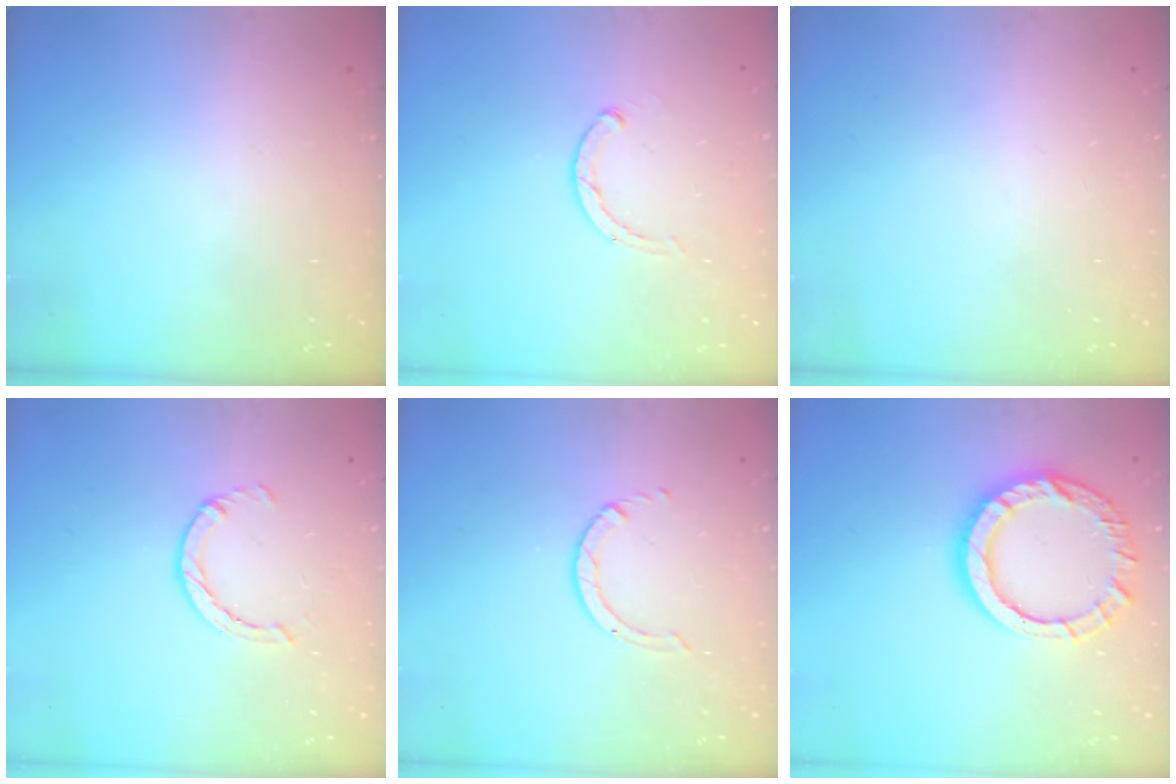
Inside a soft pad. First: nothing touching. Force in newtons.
{"total": 2.3, "press": 2.3, "slide": 0.3}
{"total": 0.0}
{"total": 2.4, "press": 2.4, "slide": 0.4}
{"total": 1.7, "press": 1.7, "slide": 0.1}
{"total": 12.9, "press": 12.8, "slide": 1.4}